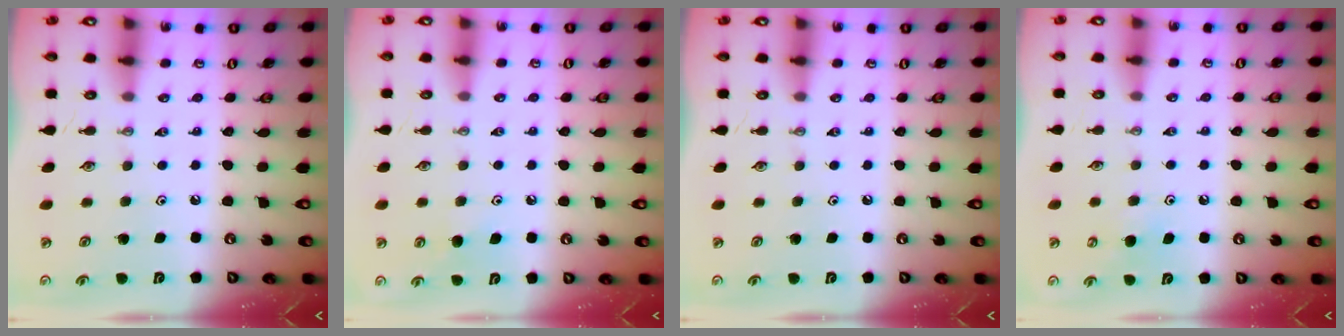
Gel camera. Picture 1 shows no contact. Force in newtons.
{"total": 5.5, "press": 5.4, "slide": 1.2}
{"total": 0.0}
{"total": 5.5, "press": 5.5, "slide": 0.5}